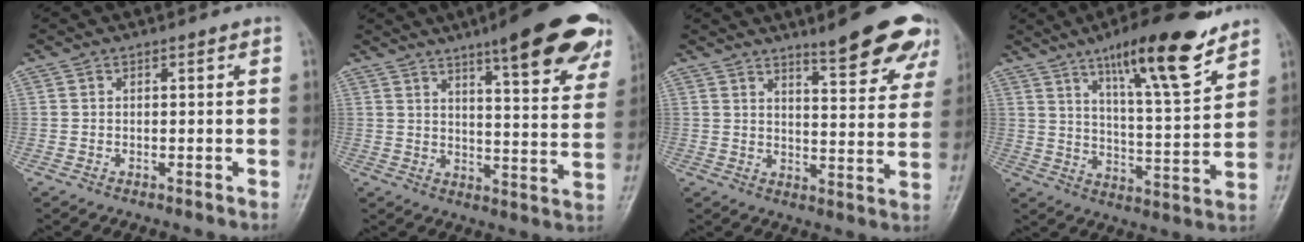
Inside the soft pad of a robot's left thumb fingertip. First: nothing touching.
{"total": 21.1, "force": [13.8, 4.6, 15.3], "torque": [-0.168, -0.051, 0.175]}
{"total": 13.4, "force": [9.4, 2.9, 9.0], "torque": [-0.083, -0.055, 0.121]}
{"total": 16.7, "force": [11.0, 3.3, 12.1], "torque": [-0.170, -0.062, 0.179]}